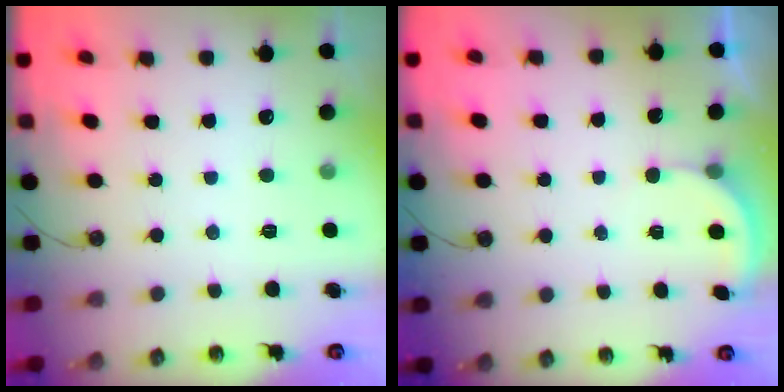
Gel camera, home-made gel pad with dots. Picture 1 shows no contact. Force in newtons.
{"total": 1.6, "press": 1.6, "slide": 0.3}